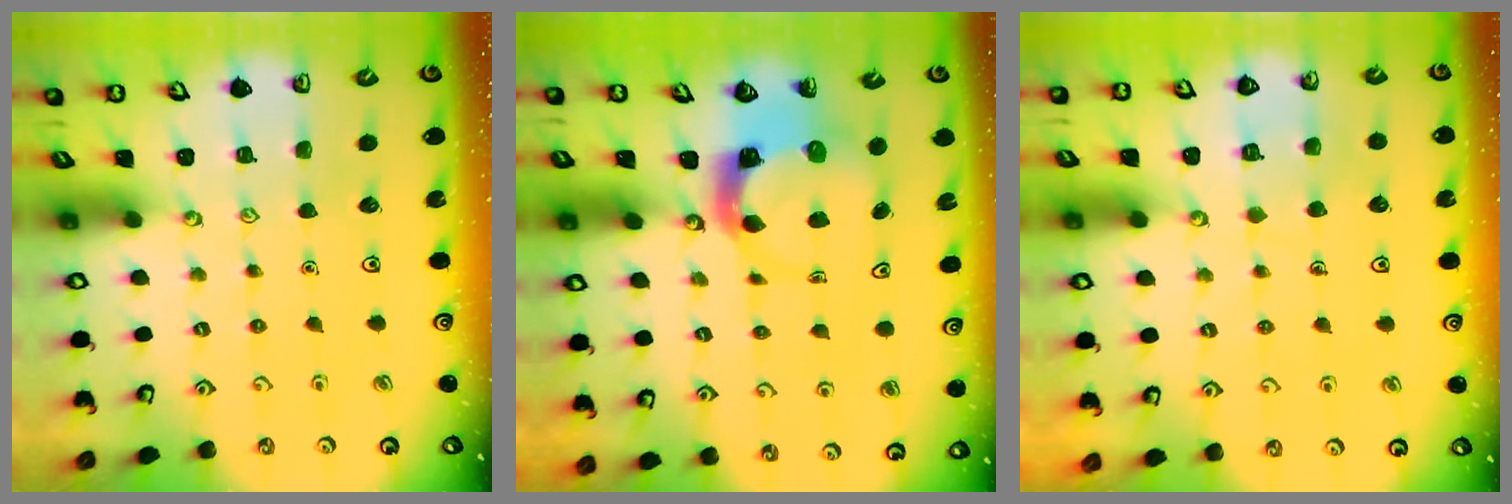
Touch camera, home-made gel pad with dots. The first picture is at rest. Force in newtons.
{"total": 5.1, "press": 5.0, "slide": 0.7}
{"total": 6.5, "press": 6.5, "slide": 0.4}